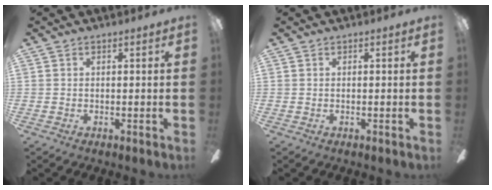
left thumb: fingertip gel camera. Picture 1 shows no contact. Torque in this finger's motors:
{"motor_torque": [-0.01, 0.01, 0.11, 0.11, 0.00]}